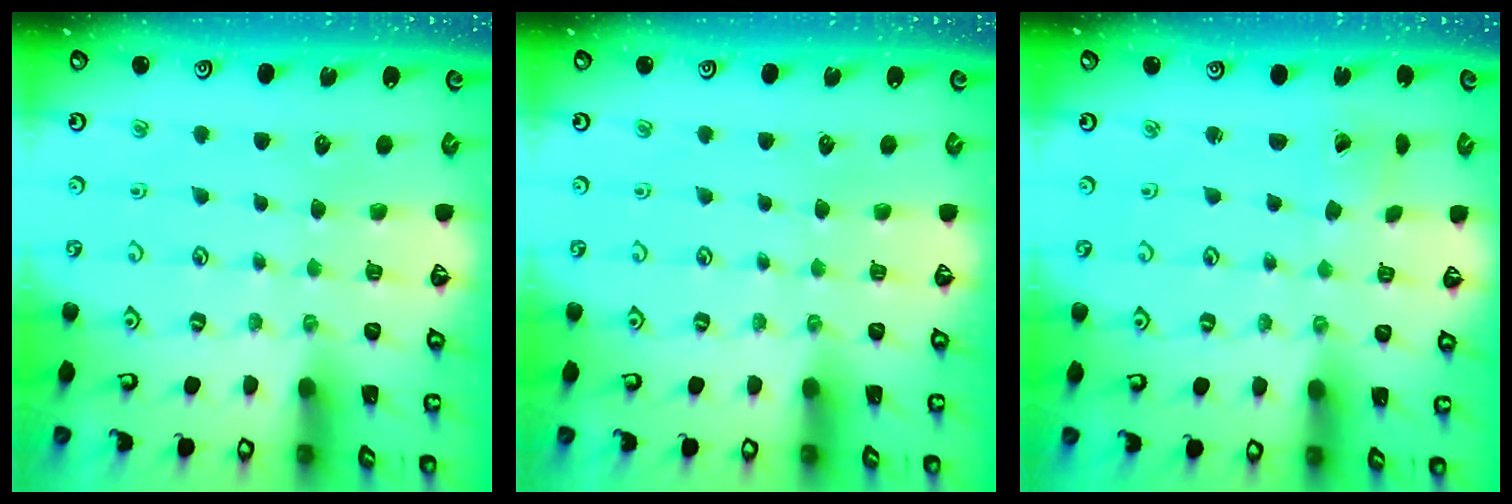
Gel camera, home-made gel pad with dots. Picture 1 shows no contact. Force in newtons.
{"total": 0.0}
{"total": 1.4, "press": 1.4, "slide": 0.1}